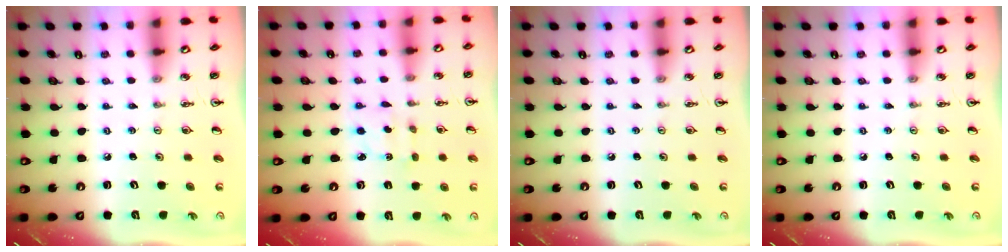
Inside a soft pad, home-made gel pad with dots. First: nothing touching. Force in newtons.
{"total": 2.2, "press": 2.2, "slide": 0.4}
{"total": 0.0}
{"total": 0.0}